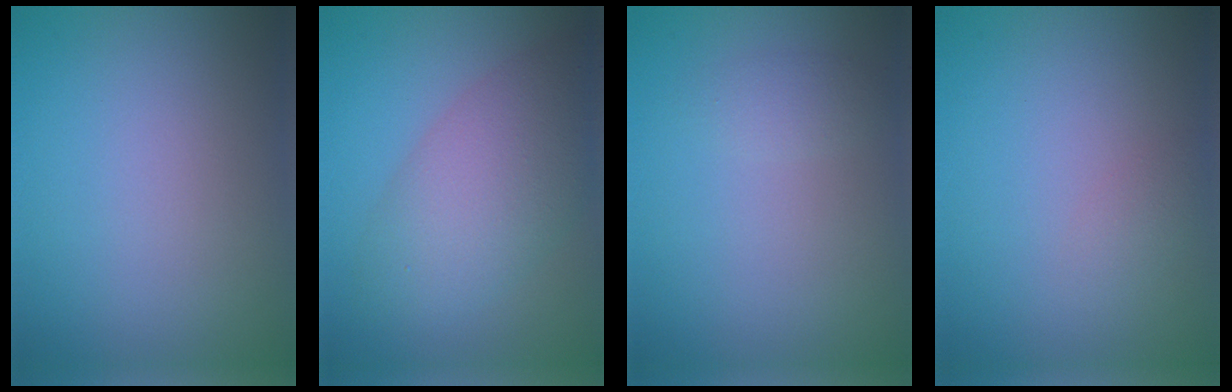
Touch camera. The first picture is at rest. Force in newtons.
{"total": 7.1, "press": 7.1, "slide": 0.3}
{"total": 1.1, "press": 1.1, "slide": 0.0}
{"total": 1.0, "press": 1.0, "slide": 0.1}